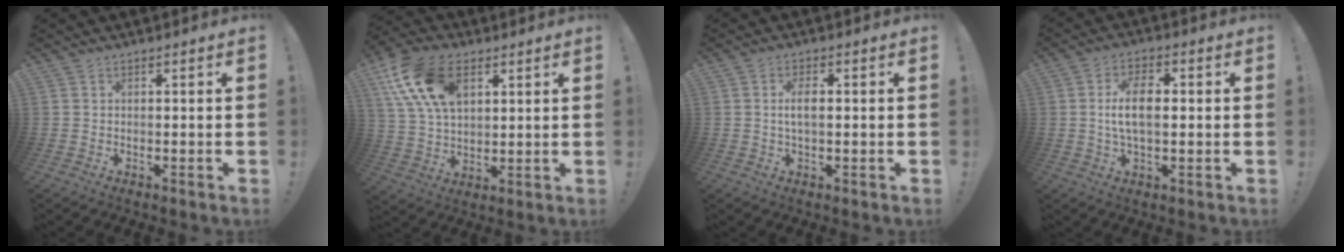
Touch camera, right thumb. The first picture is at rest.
{"total": 18.4, "force": [8.2, 11.4, 11.8], "torque": [-0.219, -0.018, 0.155]}
{"total": 4.0, "force": [0.2, 1.6, 3.7], "torque": [-0.063, 0.005, 0.000]}
{"total": 9.2, "force": [0.4, 4.6, 7.9], "torque": [-0.139, 0.002, 0.007]}